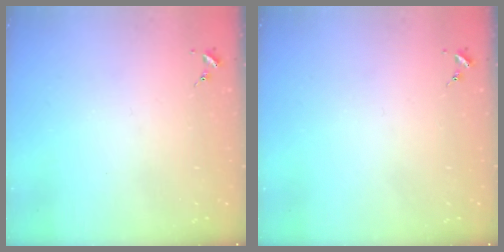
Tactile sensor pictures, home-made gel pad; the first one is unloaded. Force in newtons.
{"total": 0.0}